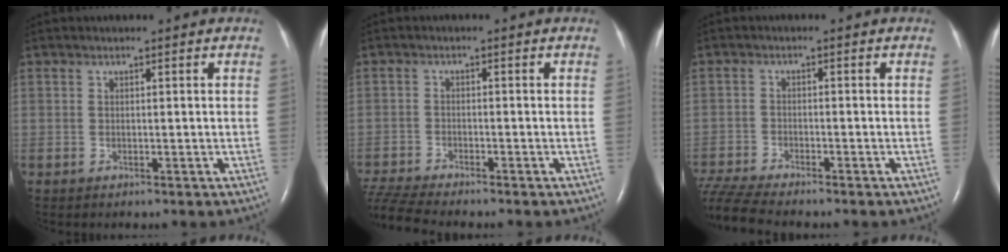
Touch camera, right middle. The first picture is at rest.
{"total": 7.3, "force": [-6.9, -0.2, 2.6], "torque": [-0.055, -0.016, -0.125]}
{"total": 8.8, "force": [-8.1, 0.2, 3.5], "torque": [-0.074, -0.016, -0.145]}